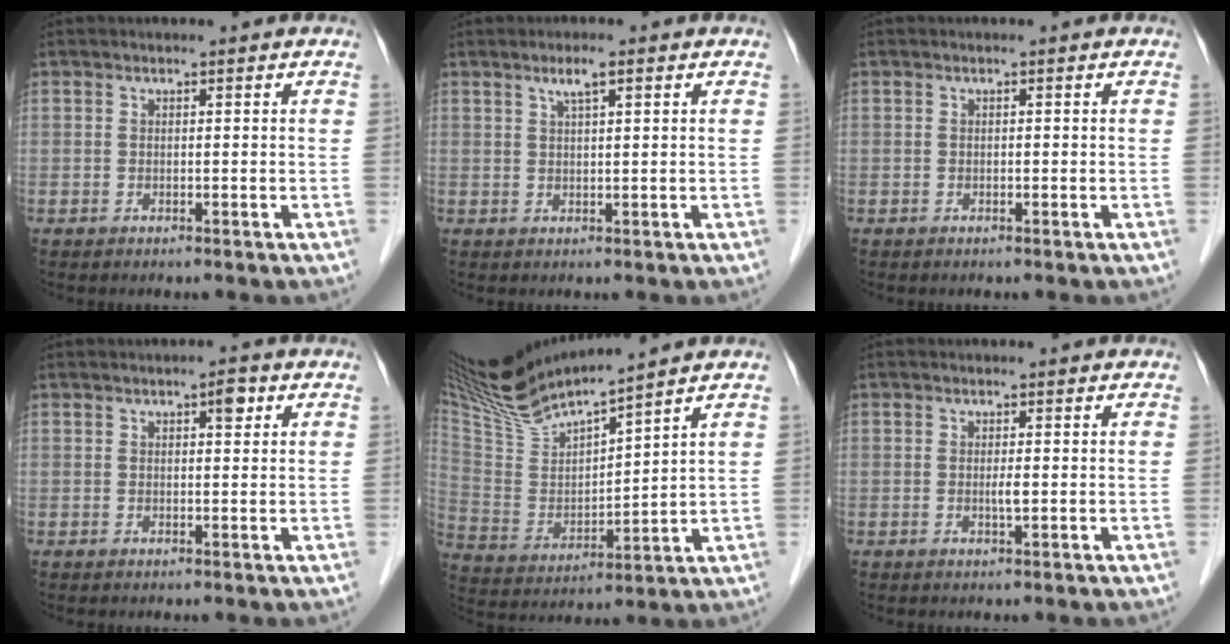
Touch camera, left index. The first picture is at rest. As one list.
[{"total": 2.4, "force": [1.3, 0.2, 2.1], "torque": [-0.042, 0.007, 0.023]}, {"total": 0.0}, {"total": 1.8, "force": [0.8, 0.7, 1.5], "torque": [-0.023, 0.006, 0.008]}, {"total": 14.7, "force": [13.3, -0.1, 6.1], "torque": [-0.130, -0.004, 0.266]}, {"total": 1.1, "force": [-0.1, 0.1, 1.1], "torque": [-0.023, -0.002, -0.001]}]